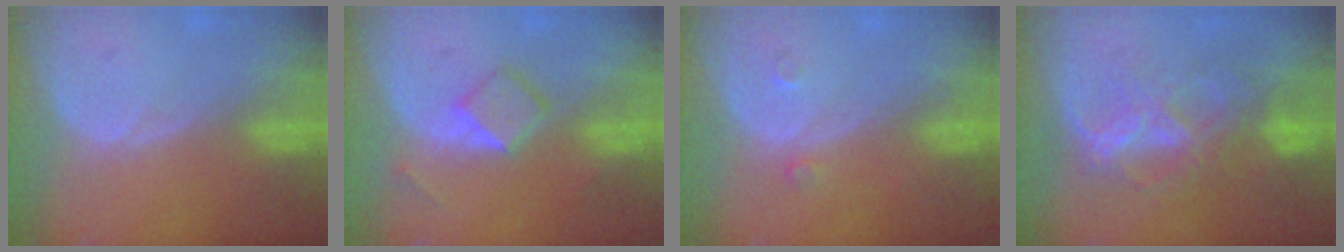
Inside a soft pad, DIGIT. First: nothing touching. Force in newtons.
{"total": 4.1, "press": 4.0, "slide": 0.9}
{"total": 1.2, "press": 1.0, "slide": 0.7}
{"total": 7.9, "press": 7.2, "slide": 3.3}